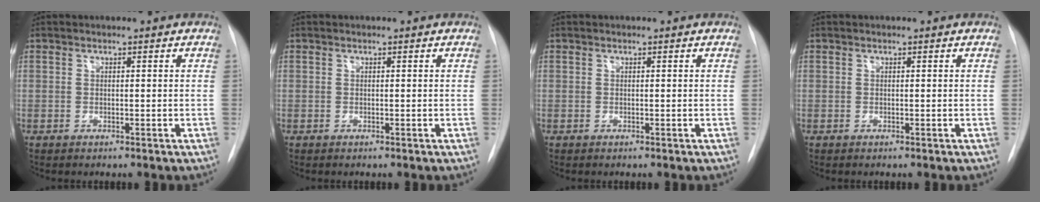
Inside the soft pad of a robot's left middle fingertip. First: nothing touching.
{"total": 0.0}
{"total": 0.0}
{"total": 0.0}